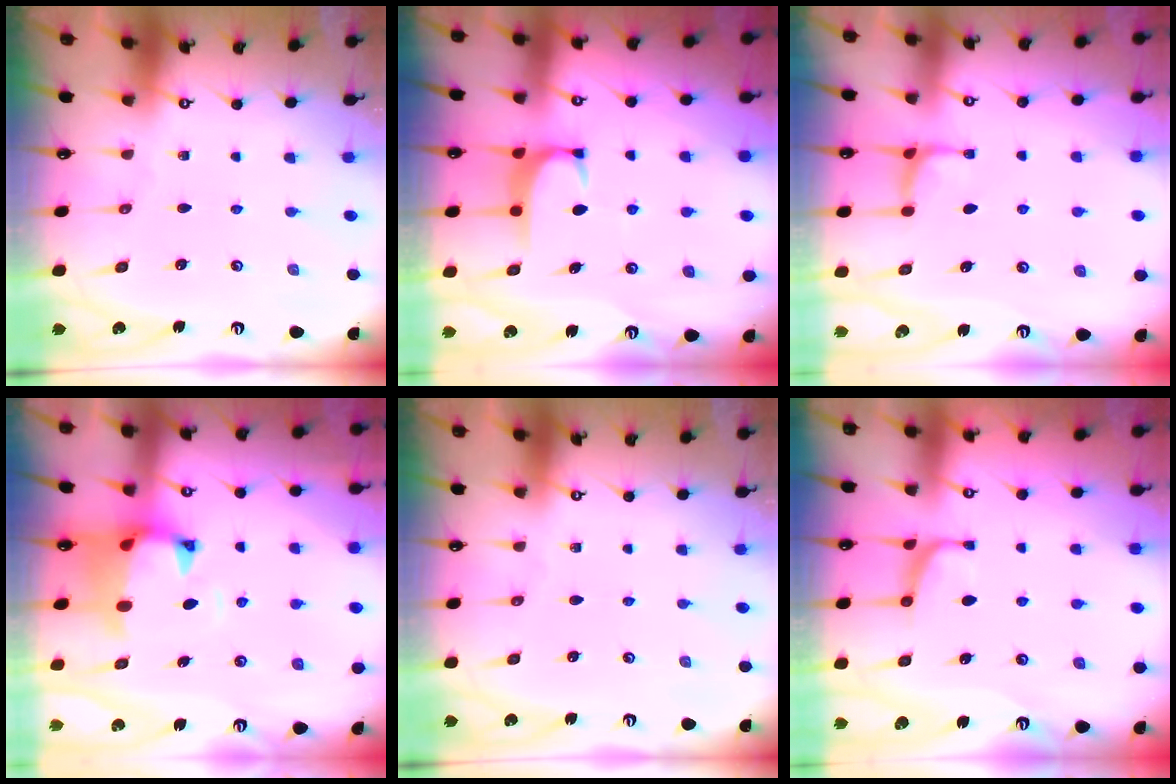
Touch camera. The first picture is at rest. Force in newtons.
{"total": 1.8, "press": 1.7, "slide": 0.5}
{"total": 0.7, "press": 0.4, "slide": 0.6}
{"total": 1.6, "press": 1.2, "slide": 1.1}
{"total": 0.0}
{"total": 1.3, "press": 1.2, "slide": 0.6}